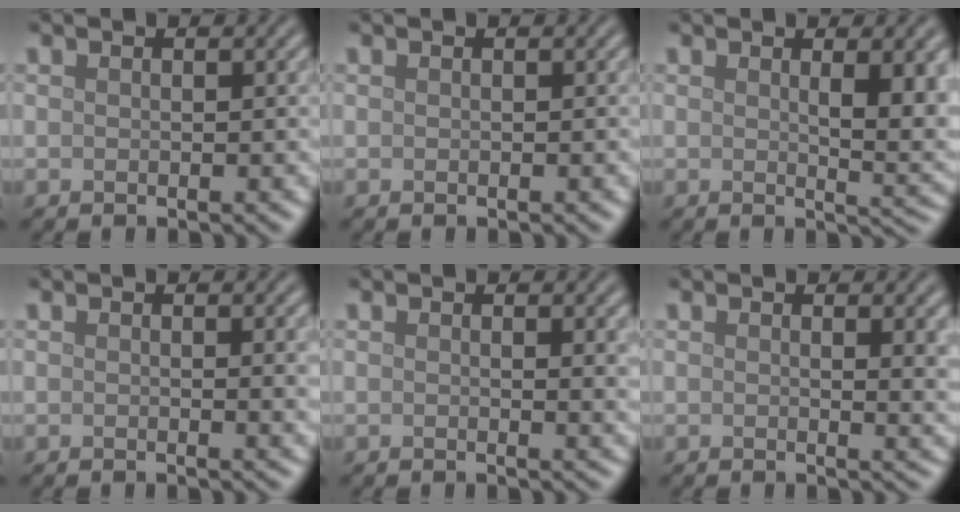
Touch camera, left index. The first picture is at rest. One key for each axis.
{"total": 0.0}
{"total": 4.9, "fx": 1.2, "fy": 1.4, "fz": 4.5, "tx": -0.055, "ty": -0.005, "tz": 0.023}
{"total": 2.2, "fx": 0.4, "fy": 0.6, "fz": 2.0, "tx": -0.018, "ty": 0.000, "tz": 0.003}
{"total": 1.9, "fx": 0.7, "fy": 0.6, "fz": 1.7, "tx": -0.011, "ty": 0.000, "tz": 0.008}
{"total": 3.0, "fx": 1.0, "fy": 1.0, "fz": 2.6, "tx": -0.023, "ty": -0.002, "tz": 0.014}